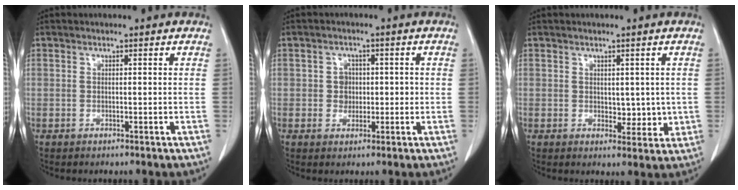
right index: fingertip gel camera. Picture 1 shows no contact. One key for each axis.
{"total": 3.0, "fx": 0.0, "fy": 2.7, "fz": 1.2, "tx": -0.011, "ty": 0.009, "tz": 0.001}
{"total": 3.8, "fx": 0.3, "fy": 2.3, "fz": 3.0, "tx": -0.029, "ty": -0.008, "tz": 0.011}